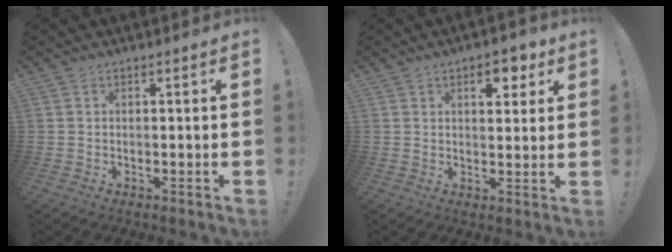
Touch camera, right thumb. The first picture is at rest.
{"total": 6.6, "force": [3.4, 3.5, 4.4], "torque": [-0.043, -0.012, 0.052]}